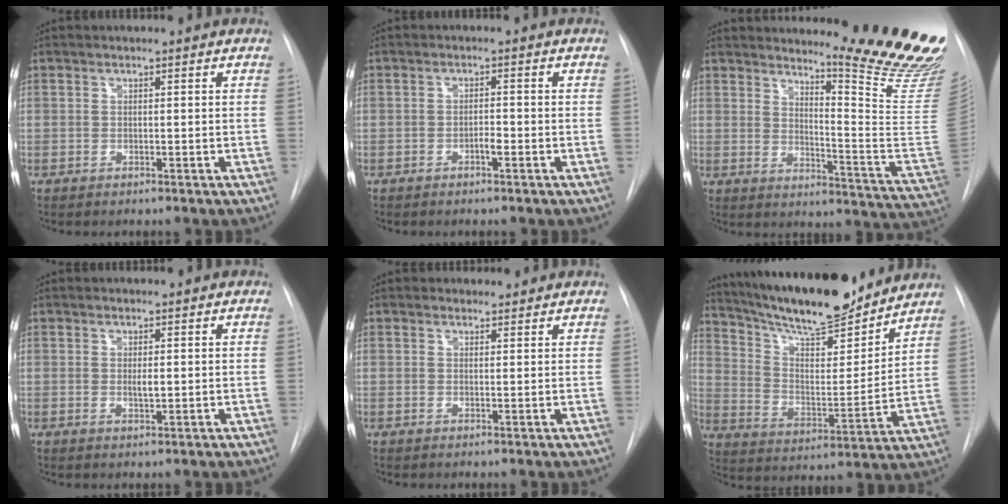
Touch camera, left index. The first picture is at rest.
{"total": 1.4, "force": [-0.7, 0.3, 1.1], "torque": [-0.018, 0.002, -0.014]}
{"total": 19.0, "force": [16.8, -0.8, 8.8], "torque": [-0.124, -0.148, 0.205]}
{"total": 1.3, "force": [0.2, 0.4, 1.2], "torque": [-0.021, -0.003, 0.005]}
{"total": 1.6, "force": [1.3, 0.8, -0.2], "torque": [0.003, 0.006, 0.016]}
{"total": 20.2, "force": [18.0, 3.3, 8.7], "torque": [-0.151, -0.005, 0.286]}